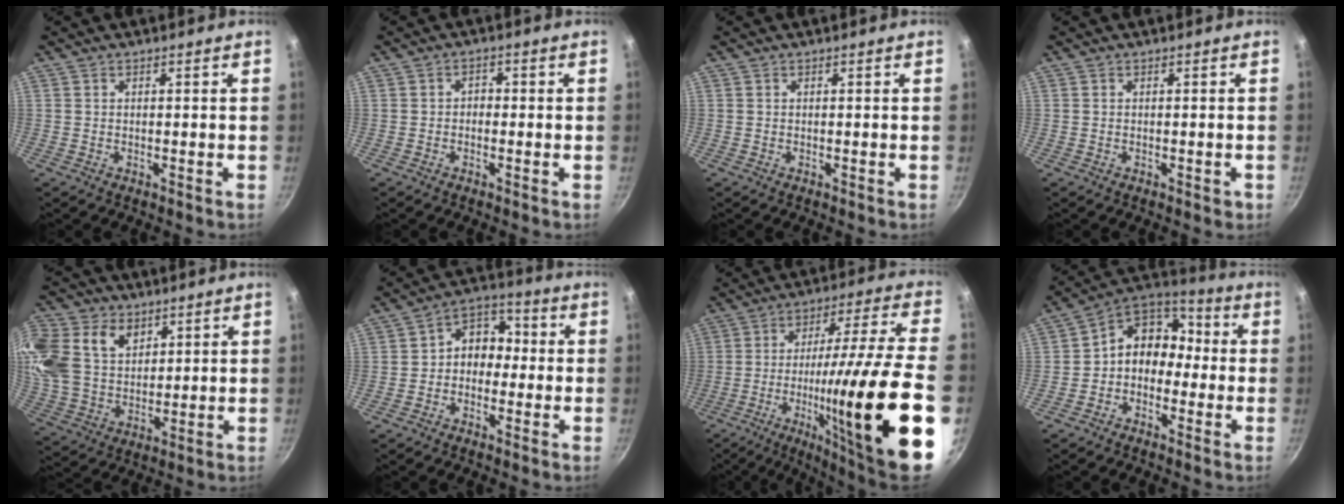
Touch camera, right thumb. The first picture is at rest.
{"total": 1.7, "force": [-0.5, 1.3, 0.9], "torque": [-0.011, 0.008, -0.012]}
{"total": 0.0}
{"total": 1.0, "force": [-0.4, 0.3, 0.8], "torque": [-0.009, 0.002, -0.006]}
{"total": 19.0, "force": [7.7, 13.8, 10.5], "torque": [-0.238, 0.003, 0.150]}
{"total": 7.7, "force": [-0.7, 6.1, 4.7], "torque": [-0.023, 0.031, -0.032]}
{"total": 29.0, "force": [-9.0, 4.8, 27.1], "torque": [-0.384, 0.027, -0.135]}
{"total": 10.7, "force": [-1.6, 8.6, 6.2], "torque": [-0.060, 0.055, -0.055]}